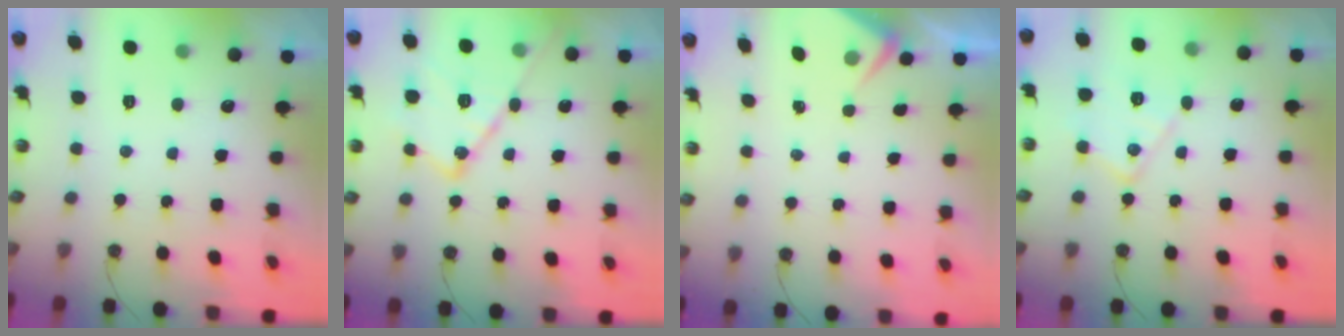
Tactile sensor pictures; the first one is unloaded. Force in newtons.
{"total": 16.6, "press": 16.5, "slide": 1.4}
{"total": 3.1, "press": 3.1, "slide": 0.5}
{"total": 11.9, "press": 11.8, "slide": 0.6}